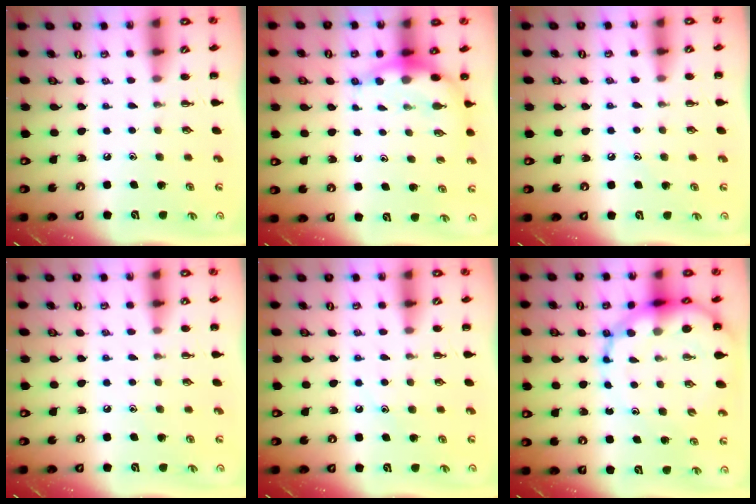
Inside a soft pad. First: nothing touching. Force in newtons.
{"total": 6.7, "press": 6.5, "slide": 1.9}
{"total": 5.5, "press": 5.3, "slide": 1.6}
{"total": 7.0, "press": 6.6, "slide": 2.3}
{"total": 7.8, "press": 7.8, "slide": 1.1}
{"total": 15.7, "press": 15.1, "slide": 4.2}